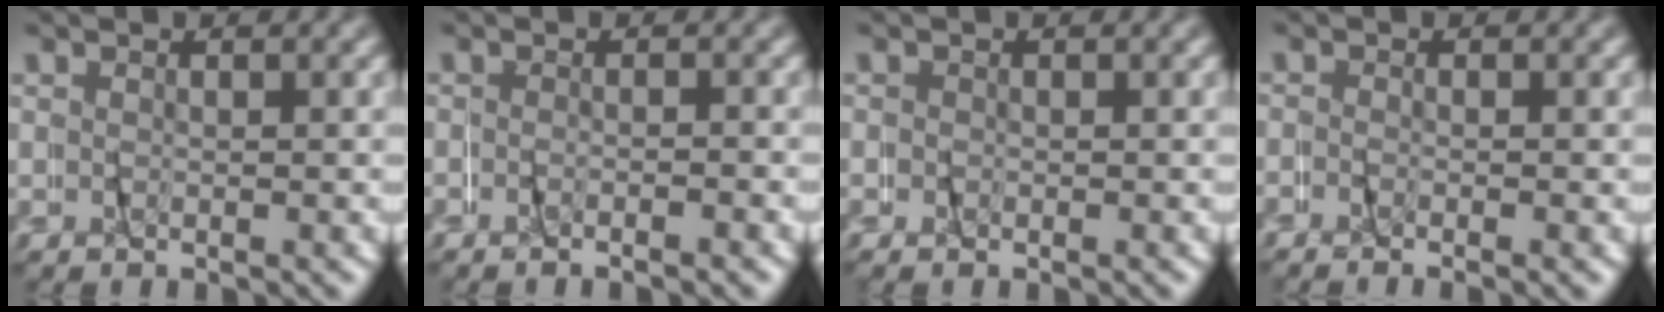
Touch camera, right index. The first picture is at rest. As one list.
[{"total": 1.4, "force": [-1.3, -0.5, -0.2], "torque": [0.002, 0.006, -0.028]}, {"total": 0.7, "force": [0.0, 0.7, 0.2], "torque": [-0.004, 0.002, -0.005]}, {"total": 1.5, "force": [-1.4, -0.6, -0.1], "torque": [-0.002, 0.003, -0.030]}]